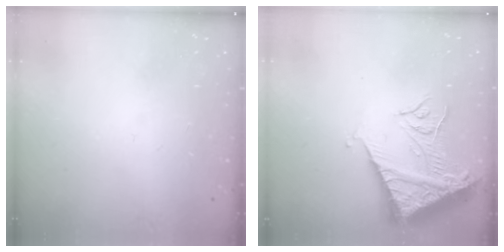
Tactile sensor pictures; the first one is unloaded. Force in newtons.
{"total": 14.5, "press": 14.4, "slide": 1.8}